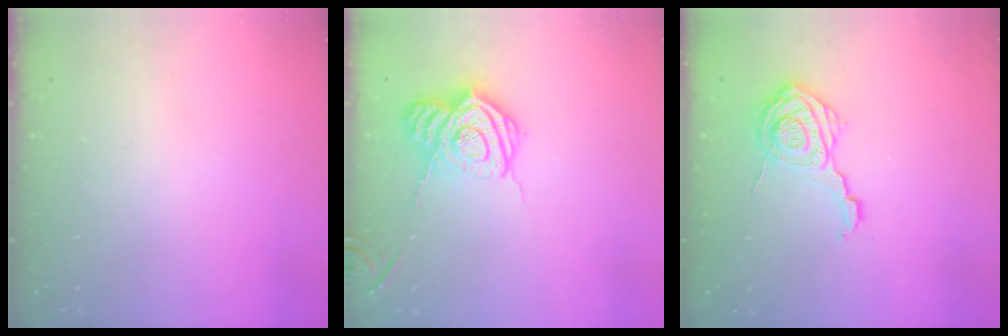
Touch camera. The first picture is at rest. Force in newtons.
{"total": 15.8, "press": 15.8, "slide": 0.8}
{"total": 12.2, "press": 12.2, "slide": 0.6}